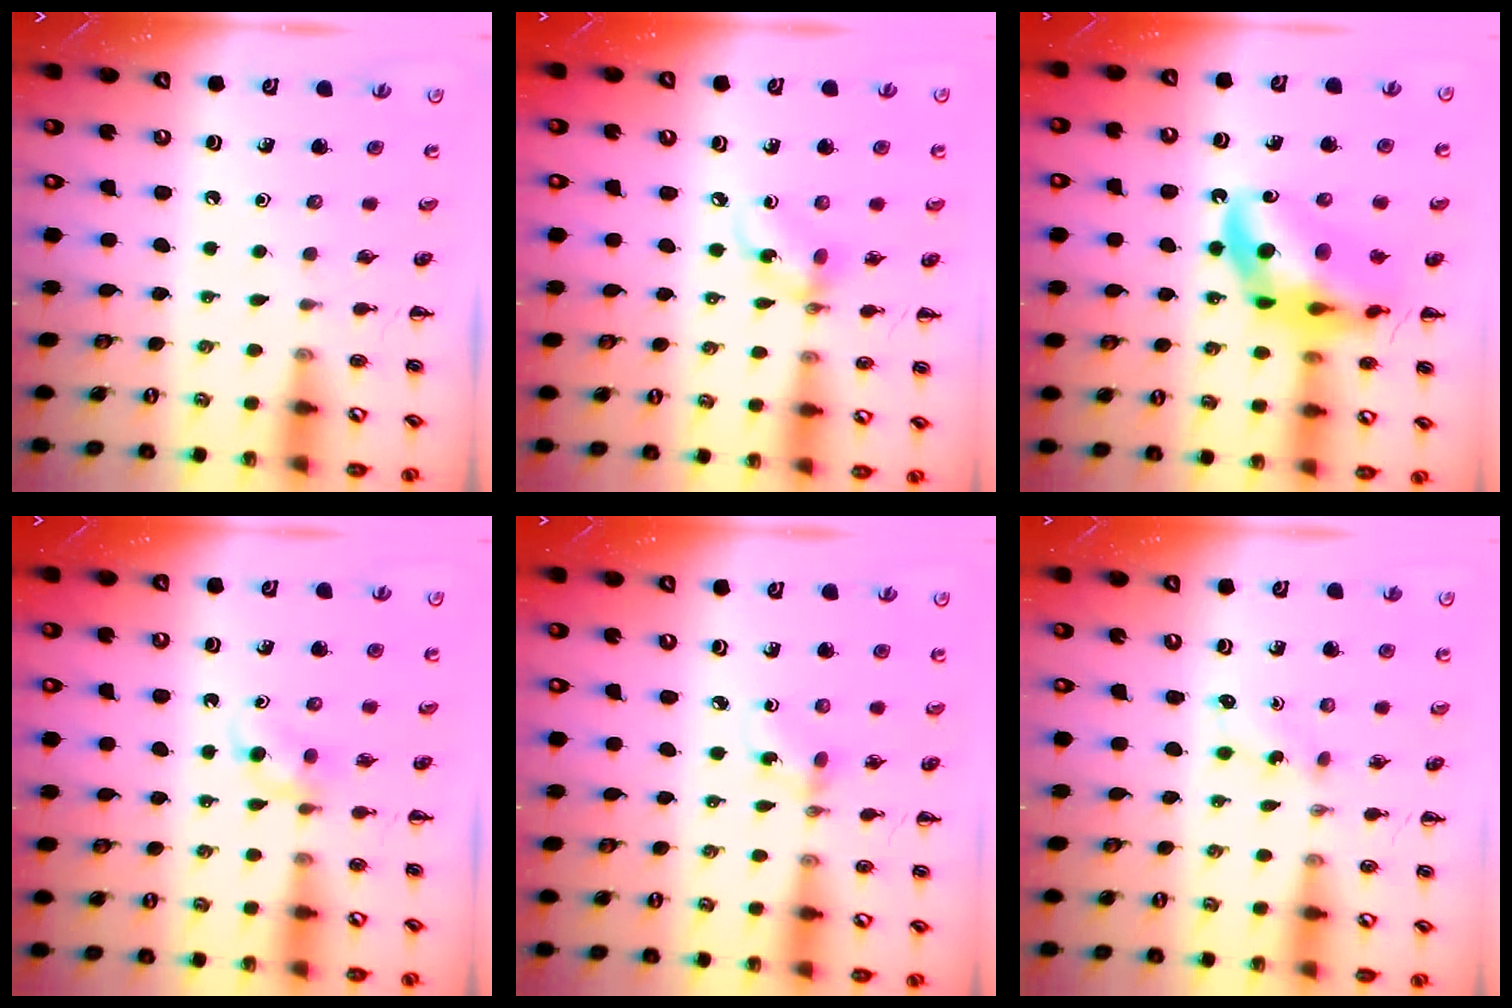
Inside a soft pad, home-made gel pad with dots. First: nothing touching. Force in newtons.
{"total": 7.1, "press": 7.0, "slide": 0.6}
{"total": 18.8, "press": 18.3, "slide": 4.5}
{"total": 2.5, "press": 2.3, "slide": 1.1}
{"total": 2.8, "press": 2.6, "slide": 1.0}
{"total": 2.8, "press": 2.6, "slide": 1.0}